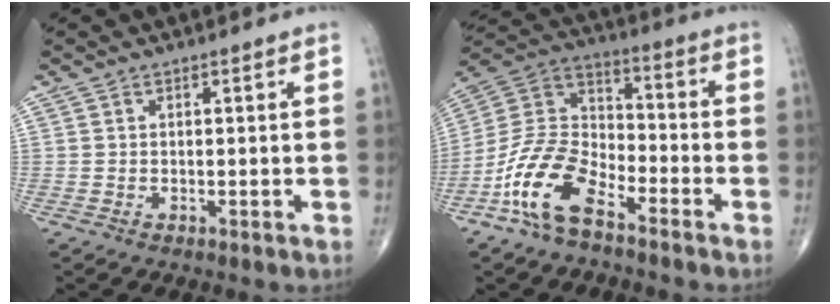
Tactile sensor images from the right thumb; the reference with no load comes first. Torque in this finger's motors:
{"motor_torque": [0.17, 0.15, 0.09, -0.32, 0.38]}